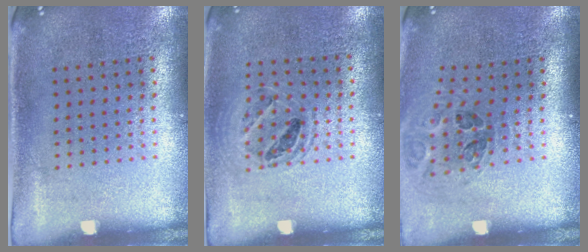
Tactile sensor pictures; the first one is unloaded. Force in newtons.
{"total": 1.1, "press": 1.1, "slide": 0.4}
{"total": 1.2, "press": 1.1, "slide": 0.4}